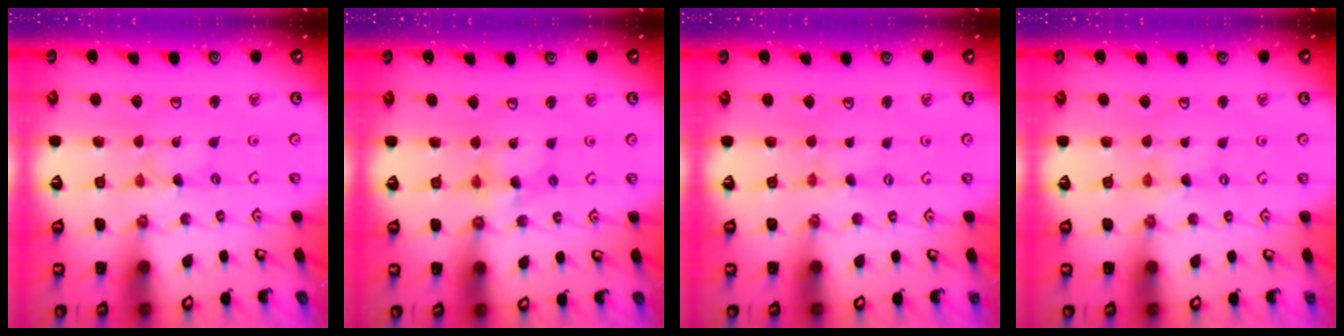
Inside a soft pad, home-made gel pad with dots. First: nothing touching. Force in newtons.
{"total": 4.9, "press": 4.8, "slide": 0.5}
{"total": 0.6, "press": 0.5, "slide": 0.2}
{"total": 0.0}